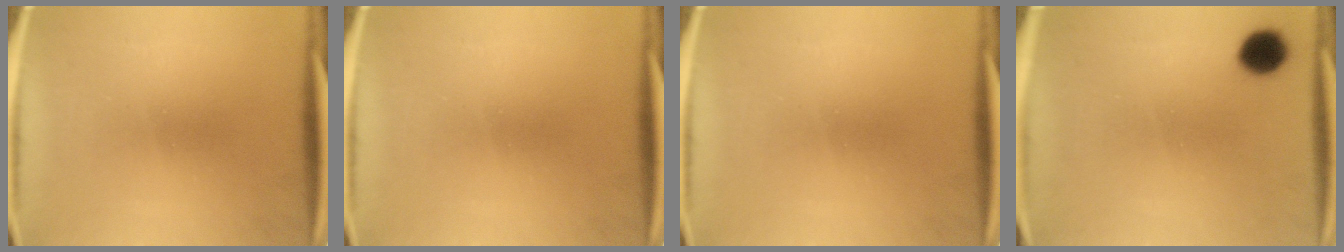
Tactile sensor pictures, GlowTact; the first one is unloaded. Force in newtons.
{"total": 0.0}
{"total": 0.0}
{"total": 7.3}